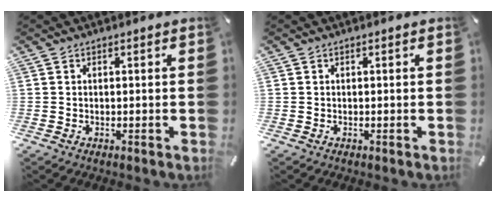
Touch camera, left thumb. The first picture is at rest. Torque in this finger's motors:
{"motor_torque": [-0.18, -0.21, 0.04, 0.03, 0.00]}